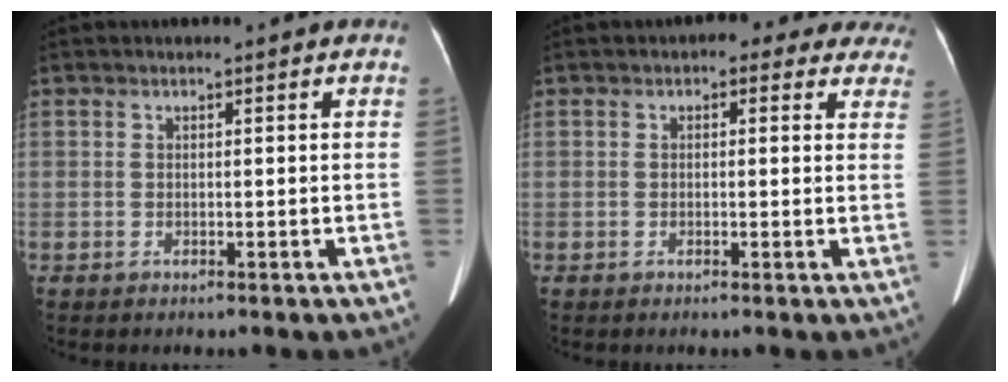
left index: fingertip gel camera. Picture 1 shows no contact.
{"total": 7.8, "force": [6.2, 3.8, 2.8], "torque": [-0.006, 0.011, 0.048]}